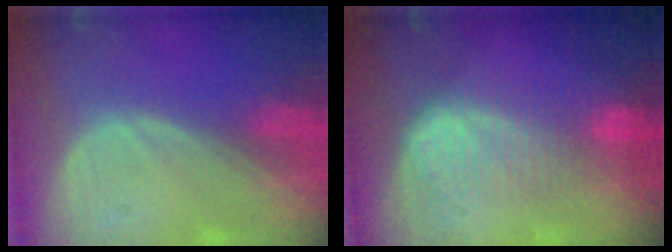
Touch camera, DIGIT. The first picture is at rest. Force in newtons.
{"total": 6.9, "press": 6.8, "slide": 1.1}